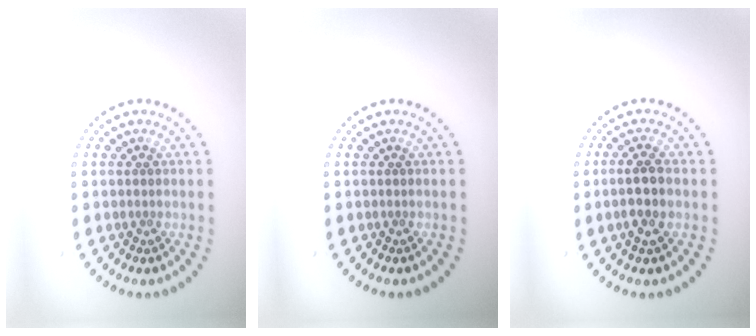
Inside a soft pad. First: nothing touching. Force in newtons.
{"total": 0.0}
{"total": 2.6, "press": 2.4, "slide": 1.0}